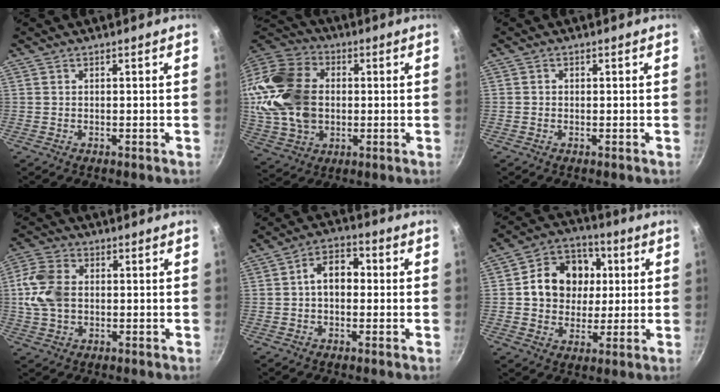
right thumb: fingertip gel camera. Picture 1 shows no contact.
{"total": 21.5, "force": [1.2, 15.9, 14.5], "torque": [-0.271, 0.022, 0.028]}
{"total": 0.6, "force": [-0.1, 0.6, 0.3], "torque": [-0.004, 0.003, -0.001]}
{"total": 9.8, "force": [0.5, 6.9, 7.0], "torque": [-0.135, 0.012, 0.000]}
{"total": 7.7, "force": [0.4, 5.2, 5.6], "torque": [-0.057, 0.024, -0.006]}
{"total": 15.0, "force": [2.1, 12.5, 8.0], "torque": [-0.100, 0.016, 0.027]}